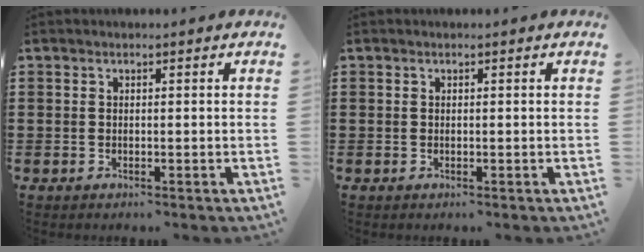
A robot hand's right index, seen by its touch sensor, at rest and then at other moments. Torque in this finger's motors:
{"motor_torque": [0.43, 0.37, 0.02, 0.02]}